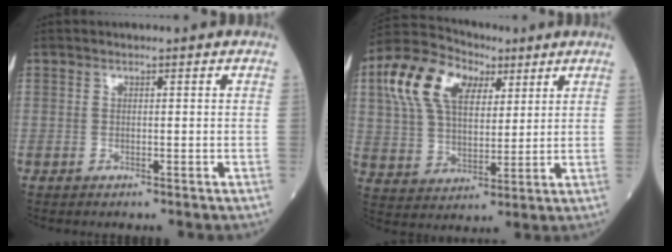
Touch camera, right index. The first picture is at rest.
{"total": 14.7, "force": [6.2, 8.6, 10.2], "torque": [-0.220, 0.044, 0.114]}